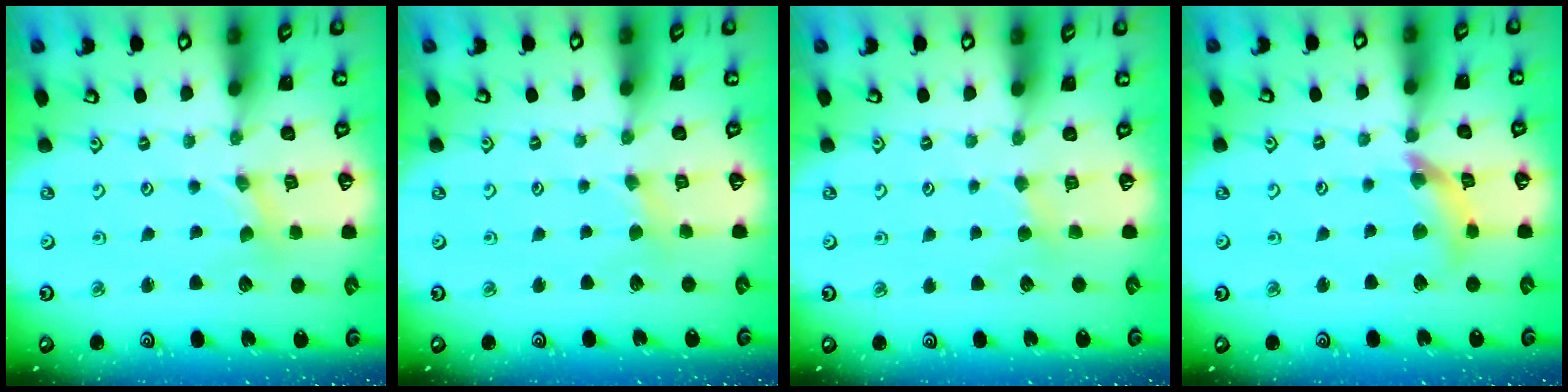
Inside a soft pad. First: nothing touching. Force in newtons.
{"total": 2.4, "press": 2.3, "slide": 0.5}
{"total": 2.8, "press": 2.8, "slide": 0.3}
{"total": 11.1, "press": 11.0, "slide": 1.4}